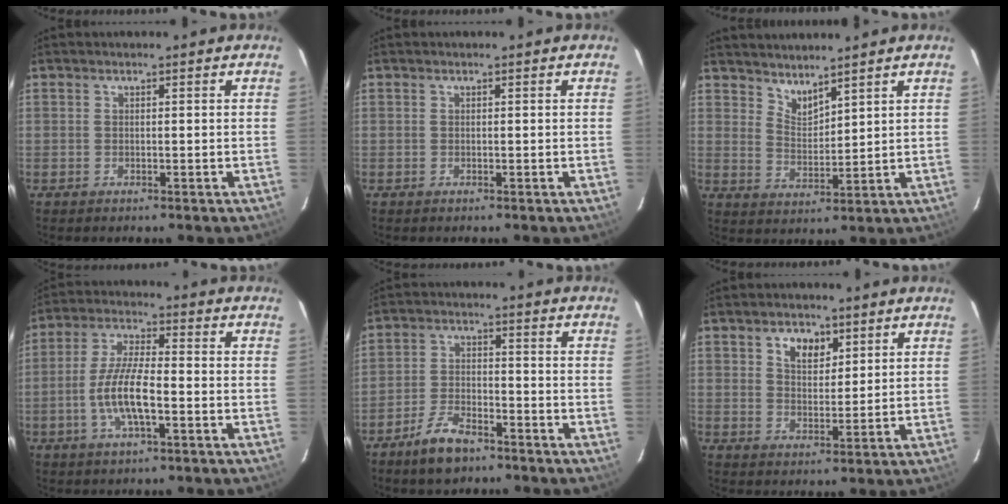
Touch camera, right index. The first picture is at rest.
{"total": 0.0}
{"total": 4.8, "force": [4.3, 1.2, 1.6], "torque": [-0.024, -0.006, 0.083]}
{"total": 9.3, "force": [-3.0, 2.5, 8.5], "torque": [-0.173, -0.001, -0.058]}
{"total": 7.5, "force": [-5.5, 3.0, 4.0], "torque": [-0.096, 0.002, -0.100]}
{"total": 5.5, "force": [2.8, 3.5, 3.1], "torque": [-0.045, 0.004, 0.051]}